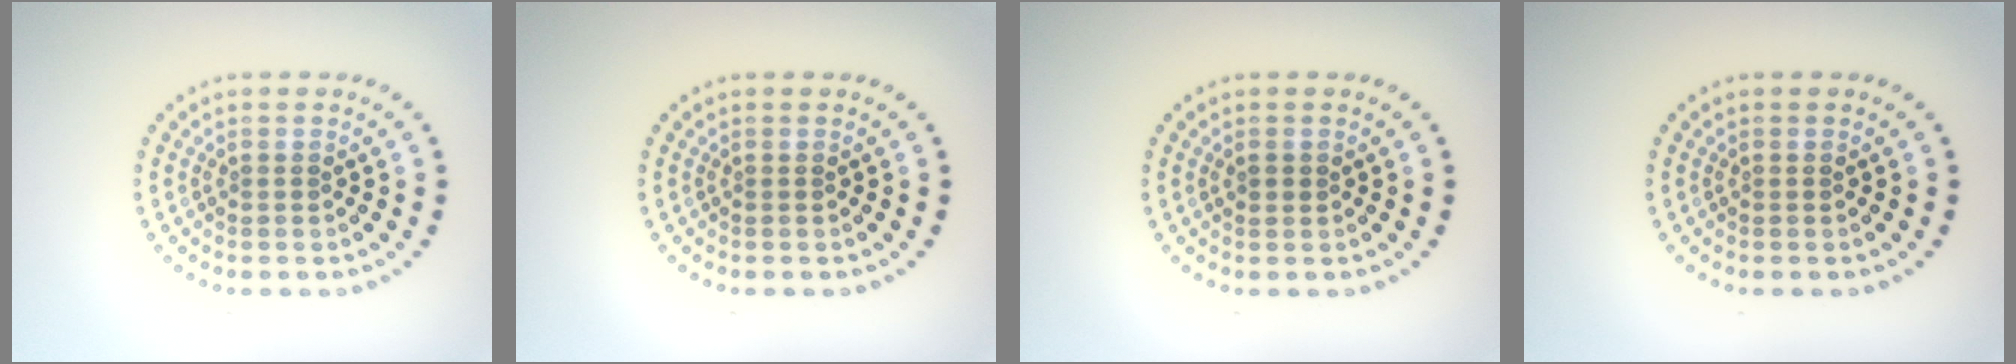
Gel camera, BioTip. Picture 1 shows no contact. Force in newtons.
{"total": 0.0}
{"total": 0.9, "press": 0.8, "slide": 0.3}
{"total": 0.0}